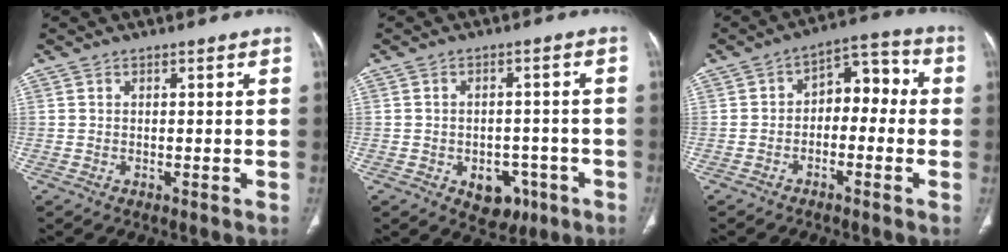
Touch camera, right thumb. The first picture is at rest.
{"total": 7.2, "force": [-3.1, 5.1, 3.9], "torque": [-0.022, 0.023, -0.032]}
{"total": 8.1, "force": [-0.8, 5.4, 6.0], "torque": [-0.049, 0.045, -0.028]}